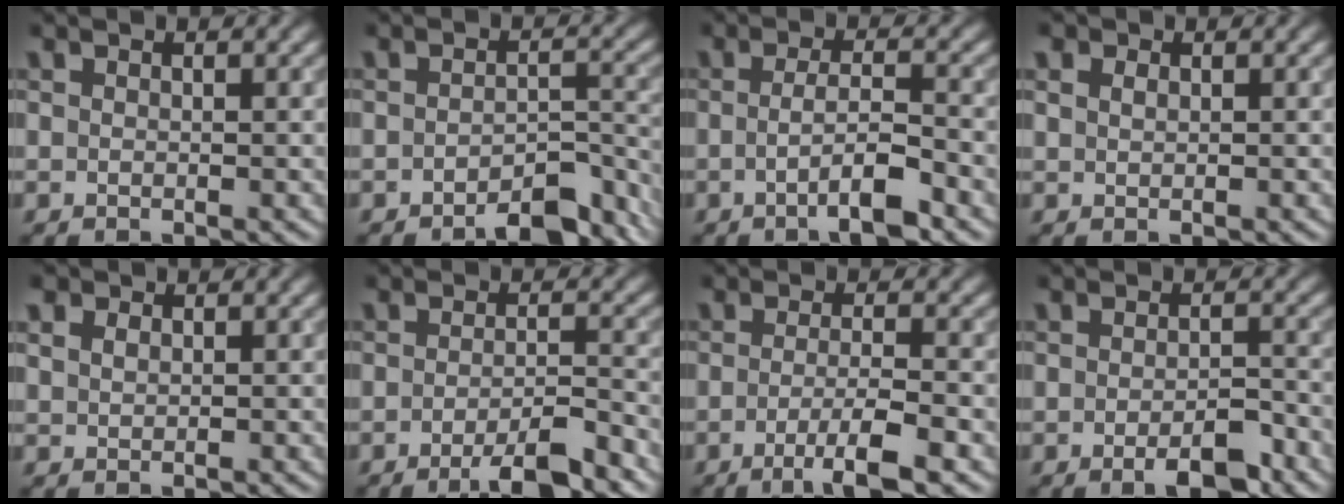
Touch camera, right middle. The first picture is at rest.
{"total": 4.9, "force": [-3.8, 1.6, 2.7], "torque": [-0.032, 0.007, -0.054]}
{"total": 4.3, "force": [-1.6, 0.8, 3.9], "torque": [-0.064, 0.006, -0.032]}
{"total": 0.9, "force": [0.5, 0.6, 0.6], "torque": [-0.010, -0.001, 0.008]}
{"total": 1.3, "force": [0.8, 0.9, 0.6], "torque": [-0.012, 0.000, 0.015]}
{"total": 4.7, "force": [-2.8, 0.9, 3.6], "torque": [-0.054, 0.000, -0.048]}
{"total": 4.3, "force": [-1.8, 0.8, 3.9], "torque": [-0.063, -0.002, -0.036]}
{"total": 3.4, "force": [-1.9, 1.0, 2.7], "torque": [-0.042, -0.002, -0.031]}